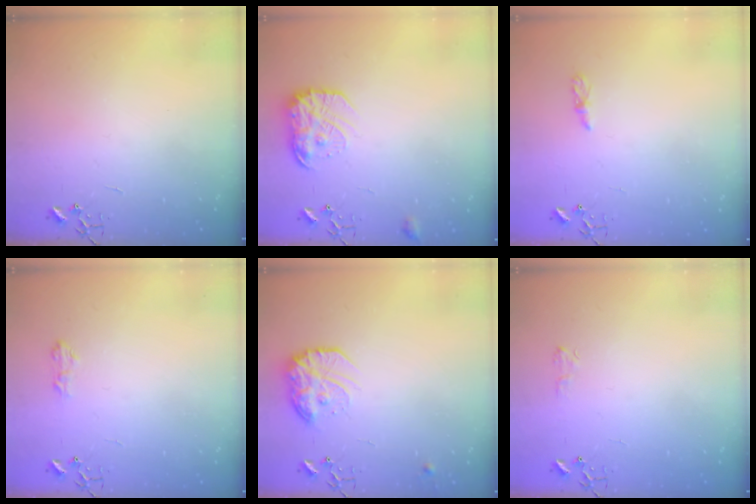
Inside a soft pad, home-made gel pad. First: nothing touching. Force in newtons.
{"total": 14.3, "press": 14.3, "slide": 0.9}
{"total": 3.2, "press": 3.2, "slide": 0.4}
{"total": 5.9, "press": 5.9, "slide": 0.8}
{"total": 15.0, "press": 15.0, "slide": 1.2}
{"total": 5.4, "press": 5.4, "slide": 0.6}